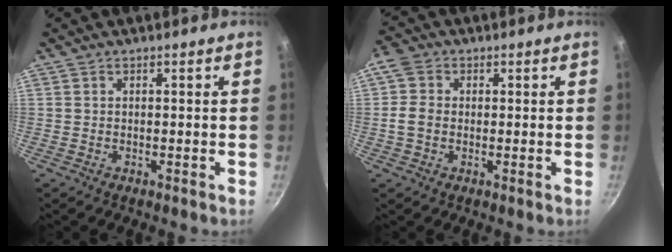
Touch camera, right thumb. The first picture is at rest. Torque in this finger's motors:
{"motor_torque": [-0.45, 1.42, 0.62, -0.47, 0.18]}